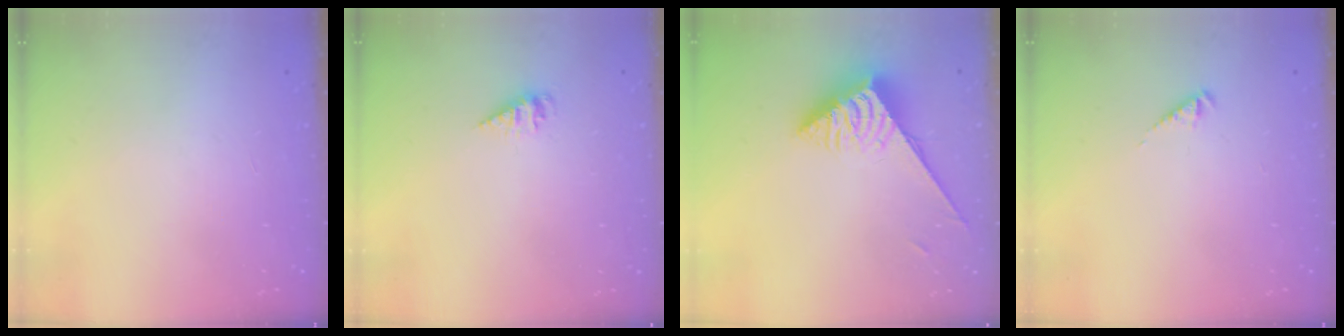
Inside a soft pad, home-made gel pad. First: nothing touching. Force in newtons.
{"total": 2.1, "press": 2.1, "slide": 0.2}
{"total": 4.4, "press": 4.4, "slide": 0.5}
{"total": 2.4, "press": 2.4, "slide": 0.3}